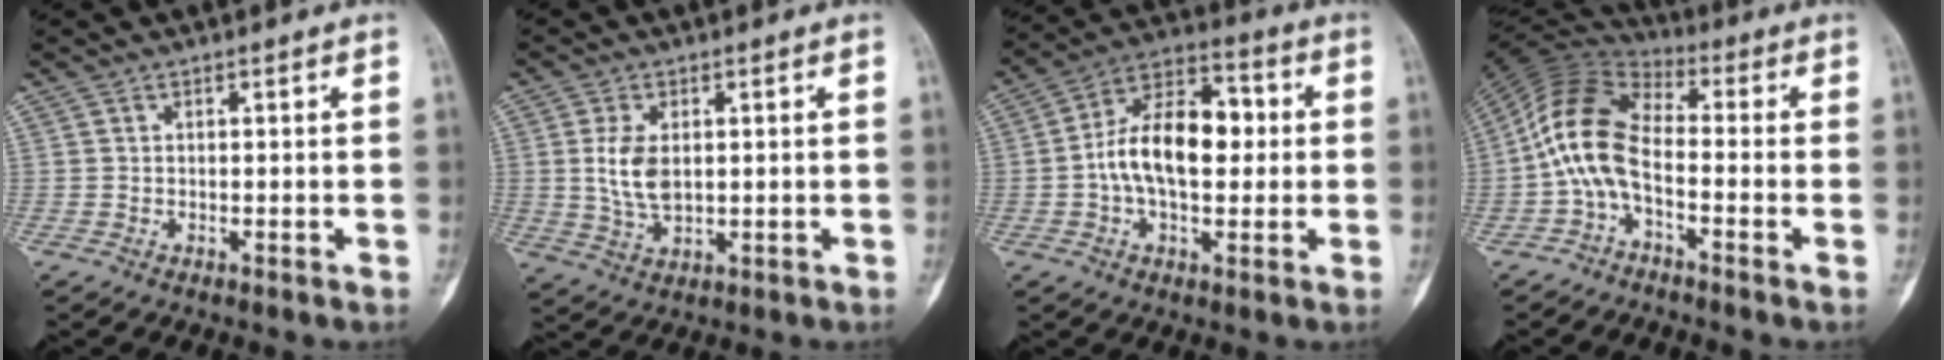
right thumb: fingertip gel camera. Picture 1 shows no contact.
{"total": 6.7, "force": [0.8, 3.9, 5.4], "torque": [-0.105, -0.007, 0.023]}
{"total": 15.3, "force": [0.1, 8.8, 12.6], "torque": [-0.198, 0.035, -0.008]}
{"total": 11.0, "force": [-2.3, 5.8, 9.0], "torque": [-0.173, 0.048, -0.063]}